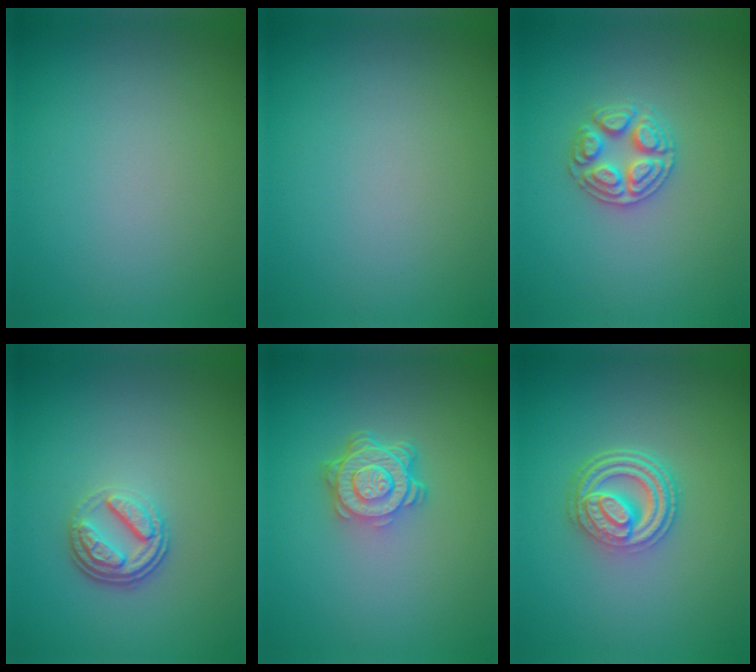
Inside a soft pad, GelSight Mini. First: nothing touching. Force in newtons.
{"total": 0.0}
{"total": 3.0, "press": 2.9, "slide": 0.4}
{"total": 3.7, "press": 2.6, "slide": 2.6}
{"total": 4.9, "press": 3.5, "slide": 3.5}
{"total": 4.8, "press": 3.6, "slide": 3.1}